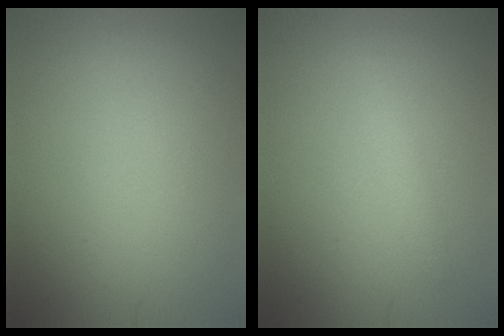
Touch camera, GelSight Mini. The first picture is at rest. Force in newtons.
{"total": 1.3, "press": 1.3, "slide": 0.0}